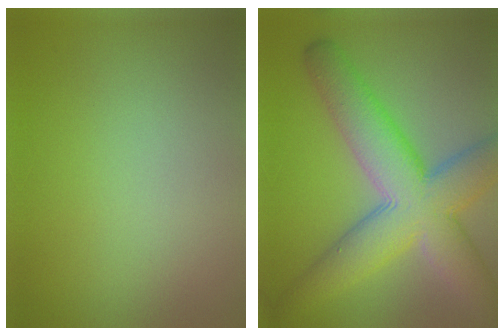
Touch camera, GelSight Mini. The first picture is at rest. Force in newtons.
{"total": 10.7, "press": 10.7, "slide": 0.6}